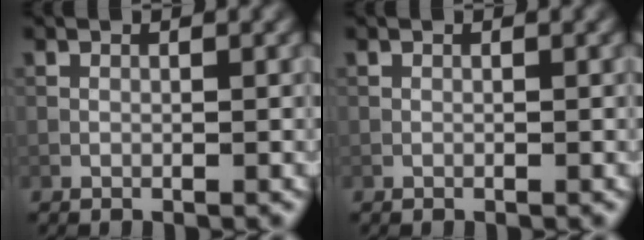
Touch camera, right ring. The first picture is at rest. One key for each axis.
{"total": 0.0}